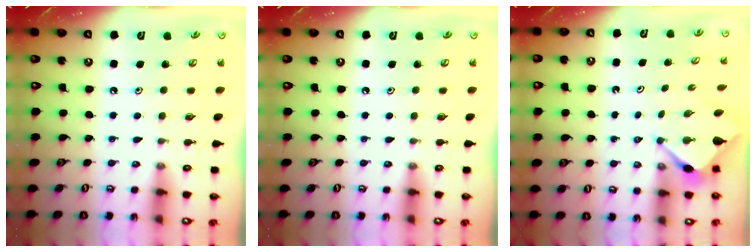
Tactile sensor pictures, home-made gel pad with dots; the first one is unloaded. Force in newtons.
{"total": 0.0}
{"total": 2.8, "press": 2.8, "slide": 0.3}